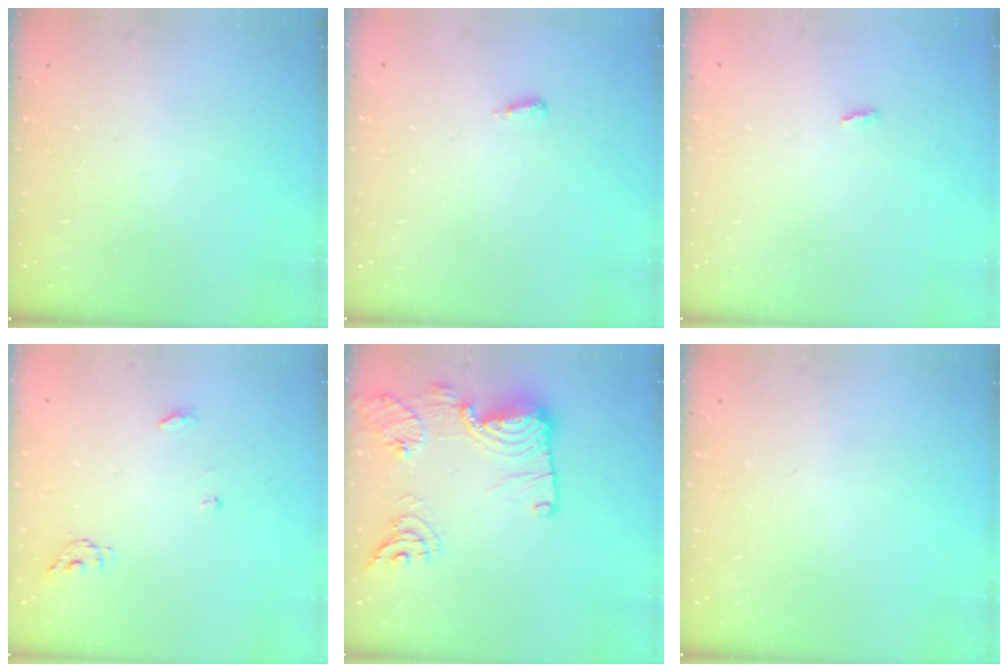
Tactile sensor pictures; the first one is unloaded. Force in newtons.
{"total": 3.6, "press": 2.7, "slide": 2.5}
{"total": 1.9, "press": 1.9, "slide": 0.2}
{"total": 4.6, "press": 4.6, "slide": 0.3}
{"total": 19.1, "press": 18.3, "slide": 5.5}
{"total": 0.0}